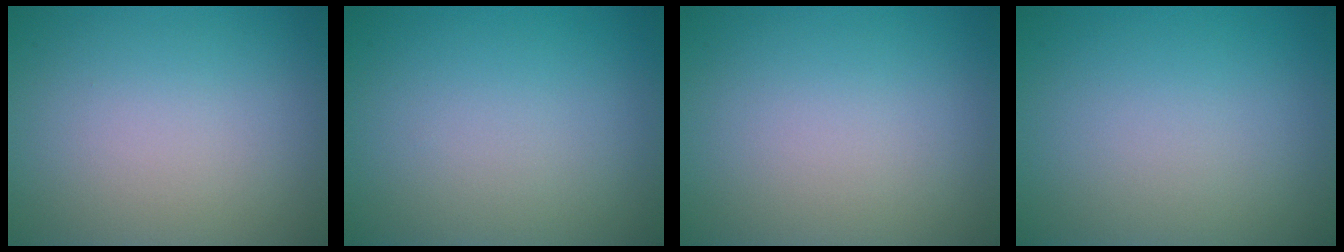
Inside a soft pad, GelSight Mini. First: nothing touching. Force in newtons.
{"total": 0.0}
{"total": 0.0}
{"total": 0.0}